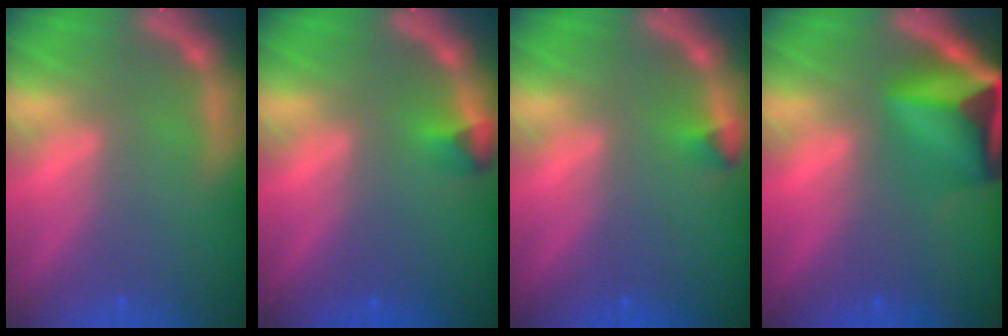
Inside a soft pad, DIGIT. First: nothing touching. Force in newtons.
{"total": 1.4}
{"total": 0.9}
{"total": 10.0}